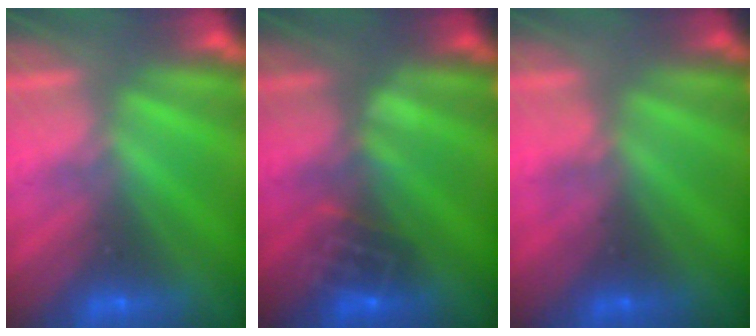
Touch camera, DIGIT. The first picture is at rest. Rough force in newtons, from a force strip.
{"total": 2.8}
{"total": 4.5}